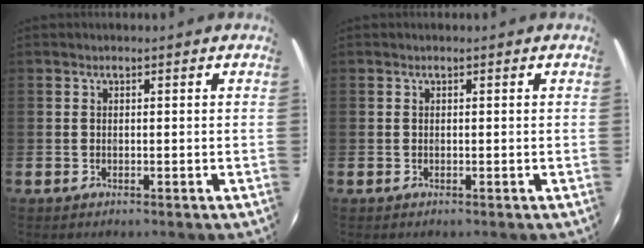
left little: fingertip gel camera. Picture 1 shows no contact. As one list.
[{"total": 0.0}]